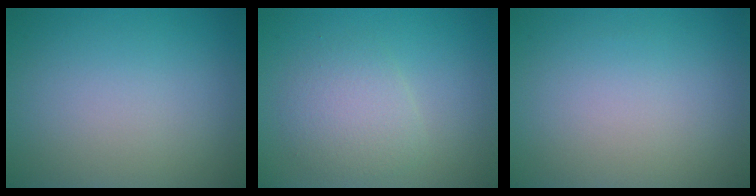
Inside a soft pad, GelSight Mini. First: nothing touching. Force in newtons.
{"total": 3.0, "press": 3.0, "slide": 0.1}
{"total": 0.0}